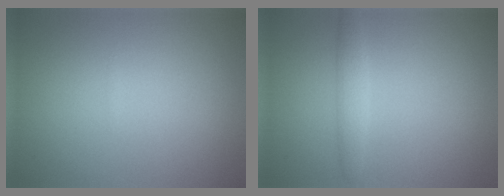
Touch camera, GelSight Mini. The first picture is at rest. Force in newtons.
{"total": 1.7, "press": 1.7, "slide": 0.0}